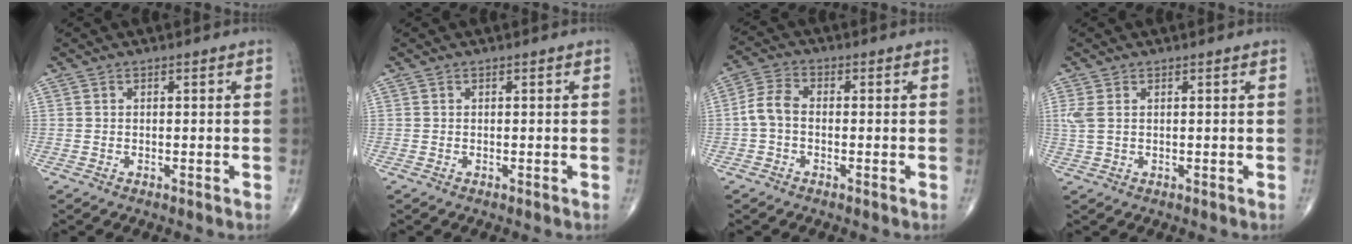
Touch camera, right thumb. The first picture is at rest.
{"total": 0.0}
{"total": 5.0, "force": [-0.8, 3.2, 3.8], "torque": [-0.077, 0.016, -0.026]}
{"total": 2.9, "force": [0.7, 1.6, 2.4], "torque": [-0.073, 0.010, 0.022]}